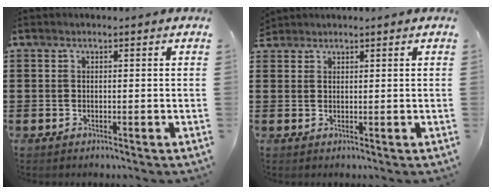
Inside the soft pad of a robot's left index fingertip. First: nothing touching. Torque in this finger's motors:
{"motor_torque": [0.03, 0.01, -0.04, -0.01]}